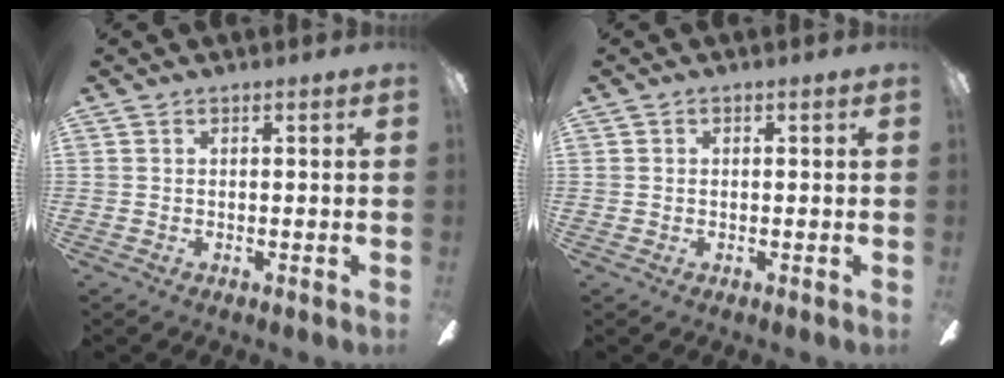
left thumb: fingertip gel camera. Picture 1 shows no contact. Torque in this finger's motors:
{"motor_torque": [0.01, 0.00, -0.02, -0.01, 0.00]}